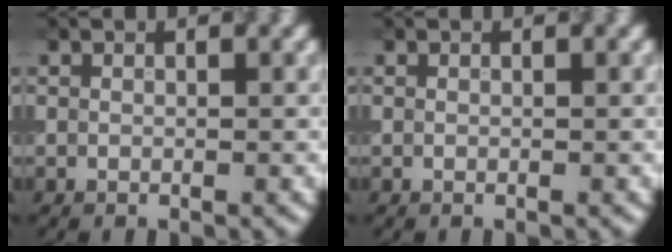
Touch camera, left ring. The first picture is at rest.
{"total": 0.0}